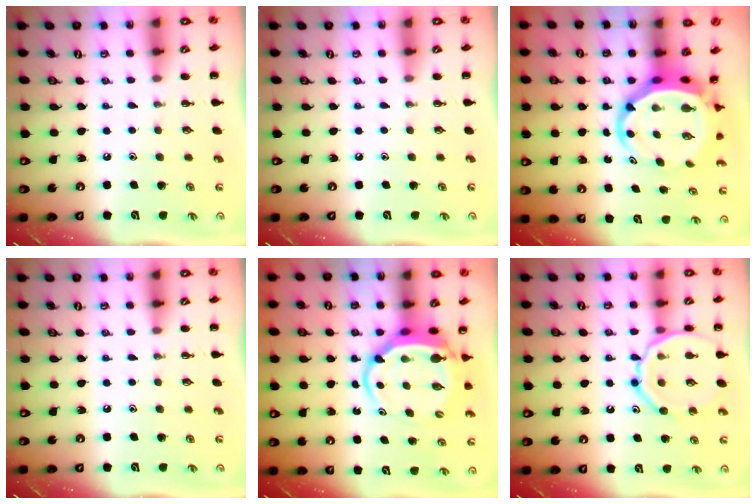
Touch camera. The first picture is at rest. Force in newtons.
{"total": 0.0}
{"total": 8.3, "press": 8.0, "slide": 2.4}
{"total": 0.0}
{"total": 5.9, "press": 5.8, "slide": 1.1}
{"total": 15.6, "press": 15.5, "slide": 2.0}